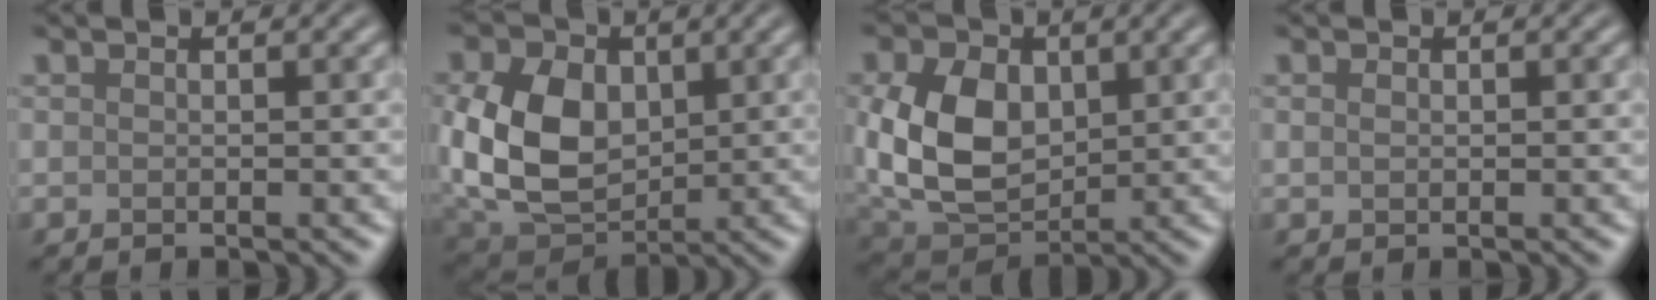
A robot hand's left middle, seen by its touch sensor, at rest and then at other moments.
{"total": 10.4, "force": [0.9, 7.5, 7.2], "torque": [-0.180, -0.004, 0.014]}
{"total": 9.3, "force": [1.0, 6.7, 6.4], "torque": [-0.160, -0.007, 0.020]}
{"total": 0.6, "force": [0.2, 0.5, 0.4], "torque": [-0.008, 0.001, 0.003]}